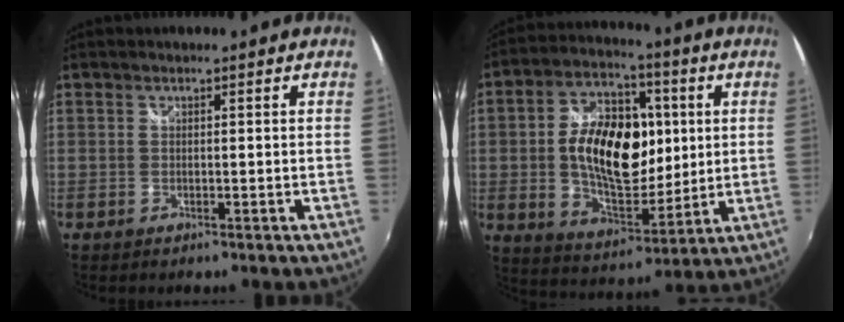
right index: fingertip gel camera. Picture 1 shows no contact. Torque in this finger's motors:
{"motor_torque": [1.01, 0.38, 0.62, 0.21]}